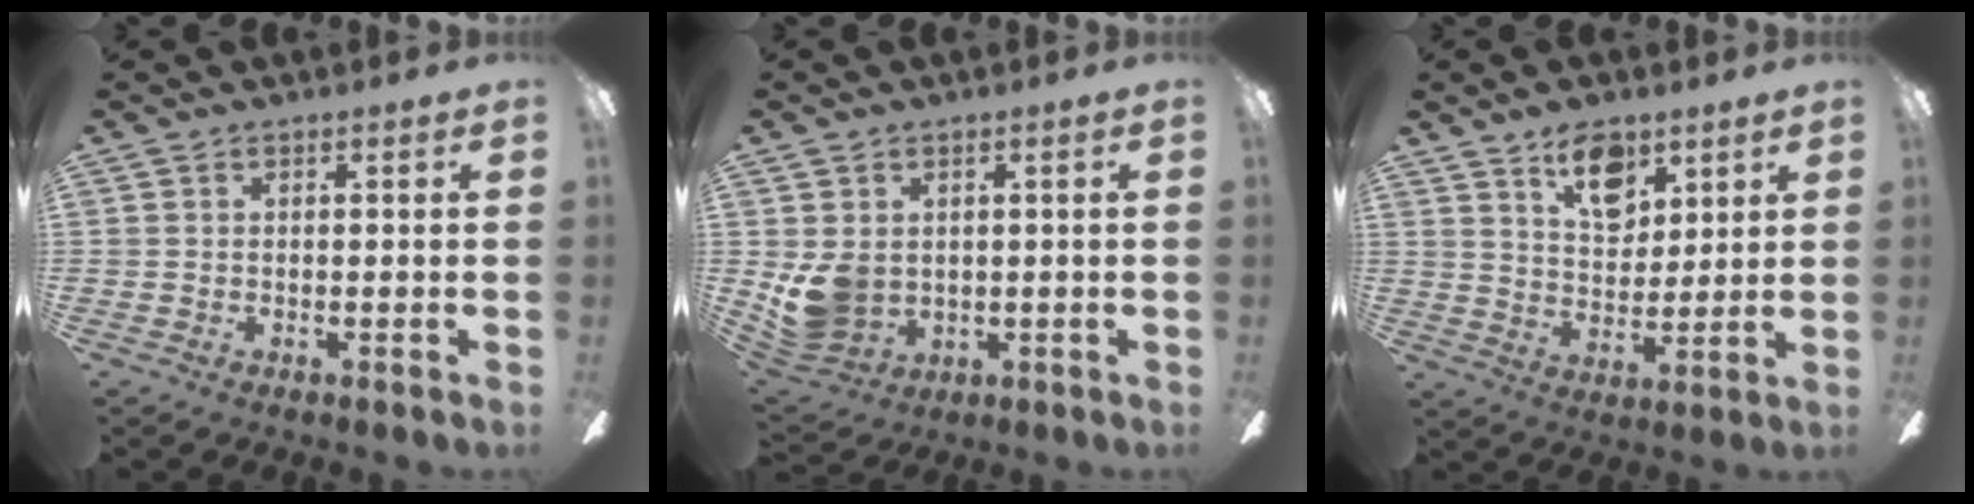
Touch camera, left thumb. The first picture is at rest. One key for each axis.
{"total": 7.6, "fx": 1.1, "fy": 6.3, "fz": 4.1, "tx": -0.106, "ty": -0.009, "tz": 0.025}
{"total": 10.7, "fx": 6.7, "fy": 6.0, "fz": 5.7, "tx": -0.083, "ty": -0.025, "tz": 0.119}